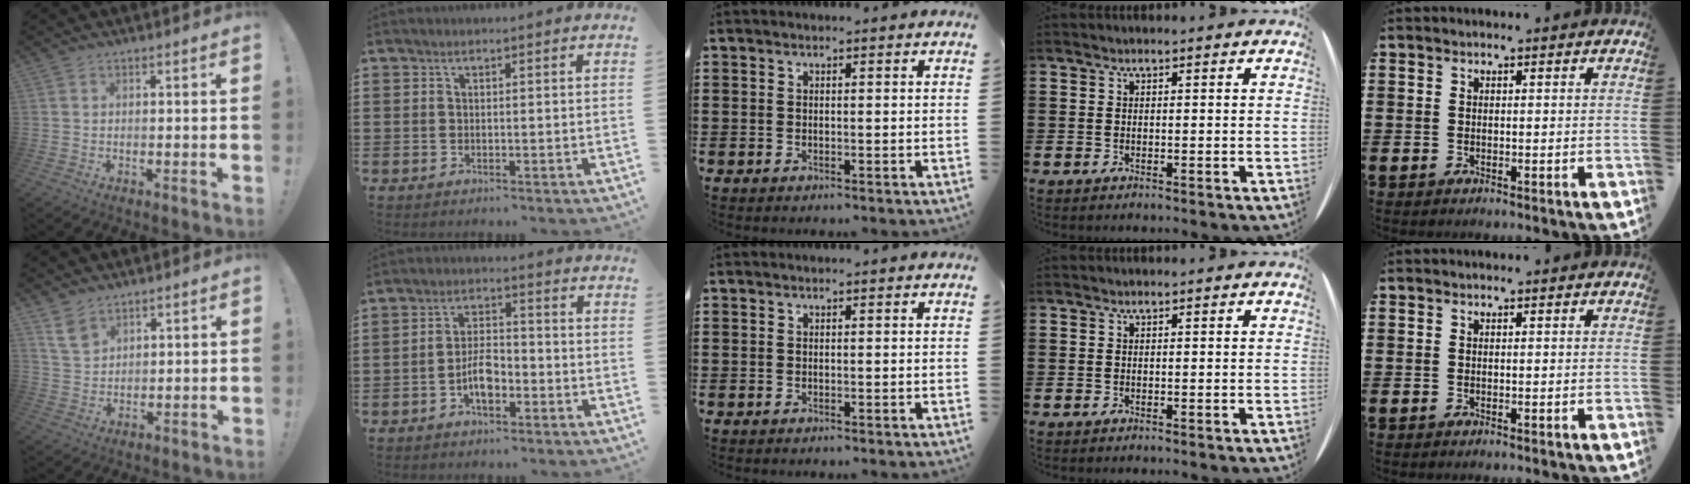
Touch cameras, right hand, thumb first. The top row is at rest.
{"thumb": {"total": 6.1, "force": [4.4, 3.6, 2.4], "torque": [-0.037, -0.026, 0.084]}, "index": {"total": 5.5, "force": [-2.3, 2.6, 4.3], "torque": [-0.094, 0.003, -0.046]}}